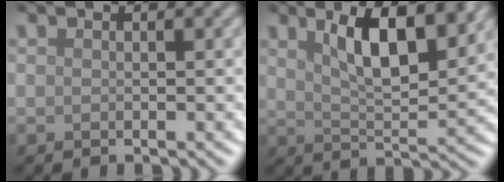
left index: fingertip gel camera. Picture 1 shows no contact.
{"total": 7.6, "force": [3.6, 2.4, 6.2], "torque": [-0.103, 0.001, 0.059]}